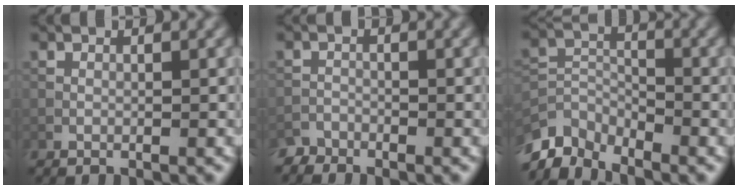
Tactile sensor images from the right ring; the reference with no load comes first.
{"total": 1.5, "force": [-1.5, 0.4, -0.1], "torque": [-0.002, 0.003, -0.031]}
{"total": 4.8, "force": [-4.4, 1.7, 1.1], "torque": [-0.019, -0.008, -0.096]}